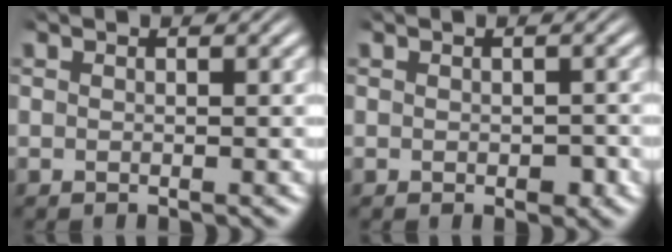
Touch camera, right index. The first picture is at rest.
{"total": 0.9, "force": [-0.5, 0.6, 0.6], "torque": [-0.009, -0.005, -0.006]}